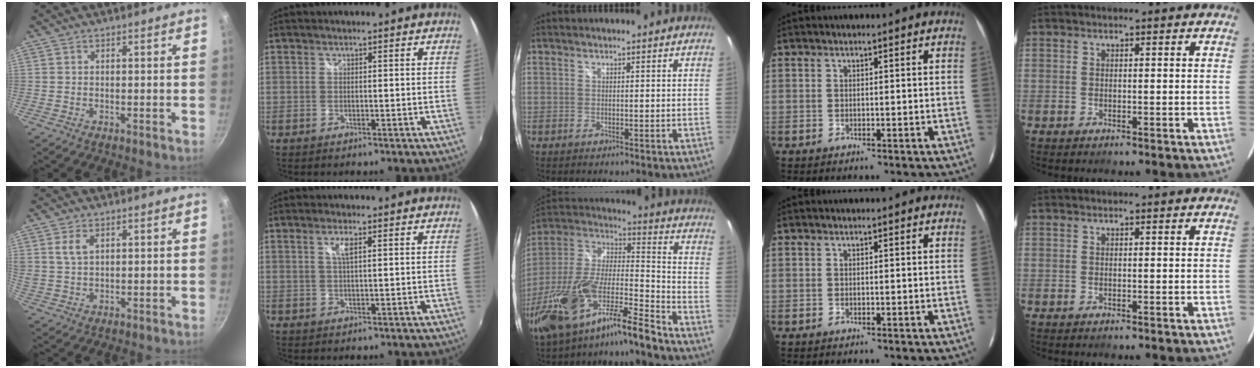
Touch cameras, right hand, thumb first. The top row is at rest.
{"thumb": {"total": 4.1, "force": [1.8, 2.2, 3.0], "torque": [-0.051, -0.004, 0.037]}, "index": {"total": 2.5, "force": [1.0, 0.5, 2.3], "torque": [-0.042, 0.002, 0.018]}, "middle": {"total": 20.2, "force": [-14.4, 4.1, 13.5], "torque": [-0.265, -0.013, -0.274]}}